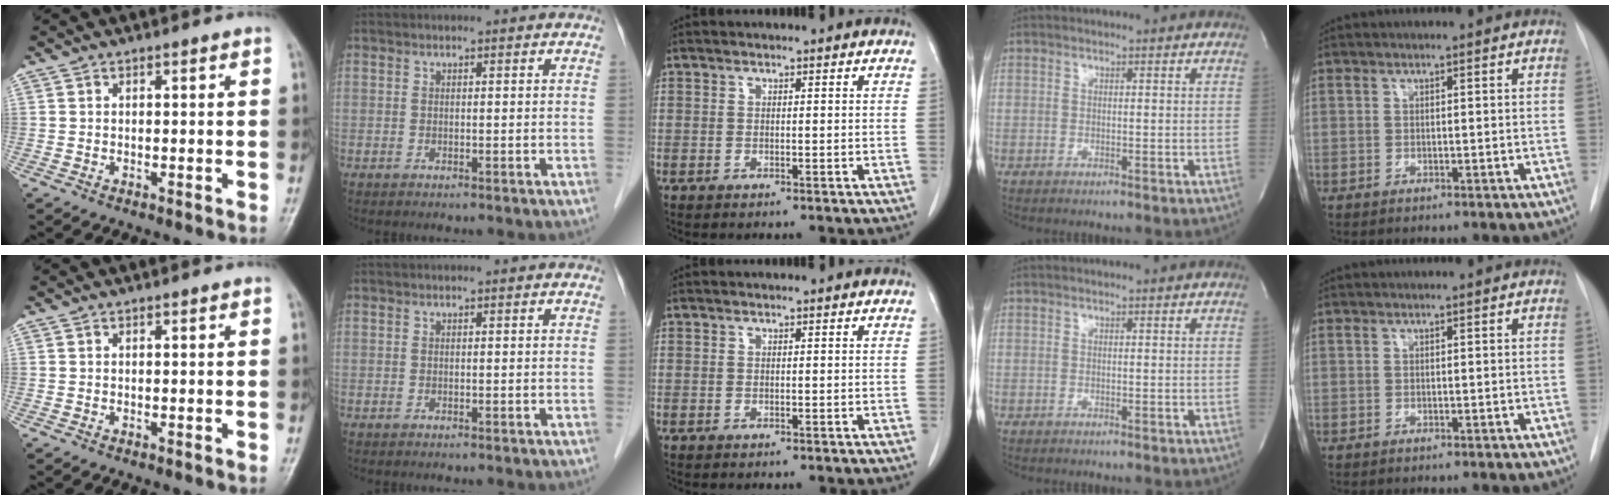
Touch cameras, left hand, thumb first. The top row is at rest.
{}